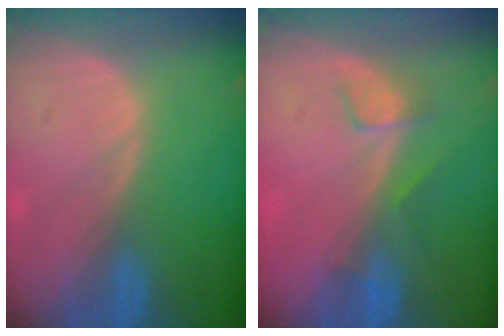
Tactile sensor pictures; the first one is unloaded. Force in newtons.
{"total": 3.4, "press": 3.0, "slide": 1.5}